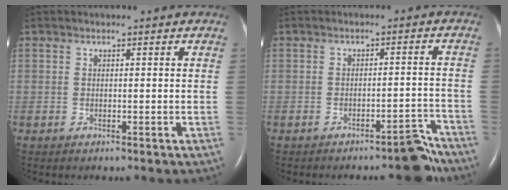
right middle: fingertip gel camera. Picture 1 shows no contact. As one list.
[{"total": 3.8, "force": [-3.4, 0.8, 1.5], "torque": [-0.005, 0.013, -0.045]}]